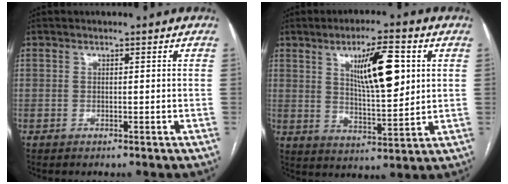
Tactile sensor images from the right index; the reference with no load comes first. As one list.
[{"total": 11.1, "force": [3.6, 2.4, 10.3], "torque": [-0.171, 0.001, 0.065]}]